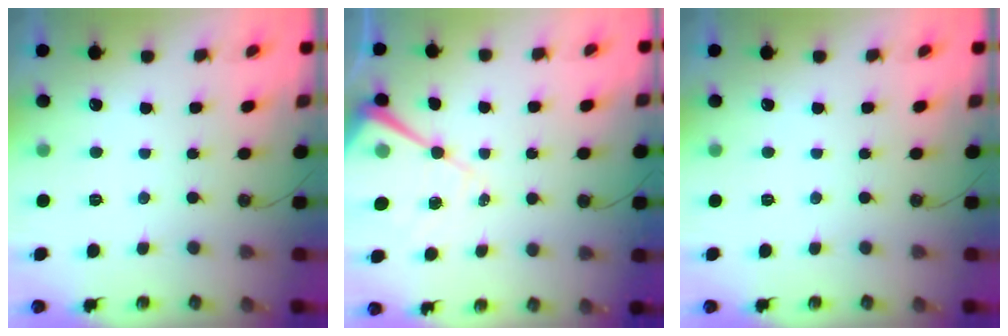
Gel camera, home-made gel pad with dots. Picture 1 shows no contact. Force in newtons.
{"total": 13.3, "press": 13.2, "slide": 1.4}
{"total": 0.0}